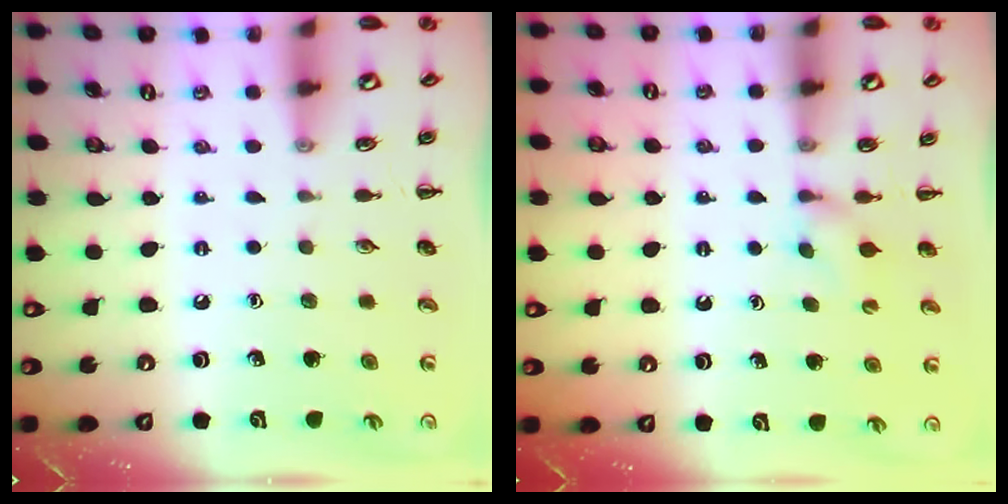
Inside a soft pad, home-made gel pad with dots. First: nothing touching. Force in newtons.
{"total": 2.7, "press": 2.4, "slide": 1.2}